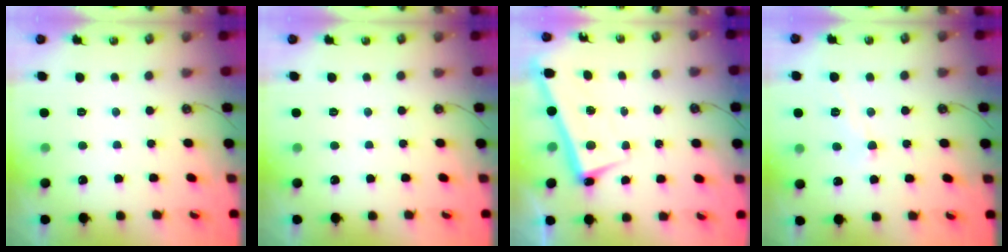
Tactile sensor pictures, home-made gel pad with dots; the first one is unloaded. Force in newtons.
{"total": 0.0}
{"total": 2.6, "press": 2.5, "slide": 0.8}
{"total": 1.2, "press": 1.2, "slide": 0.2}